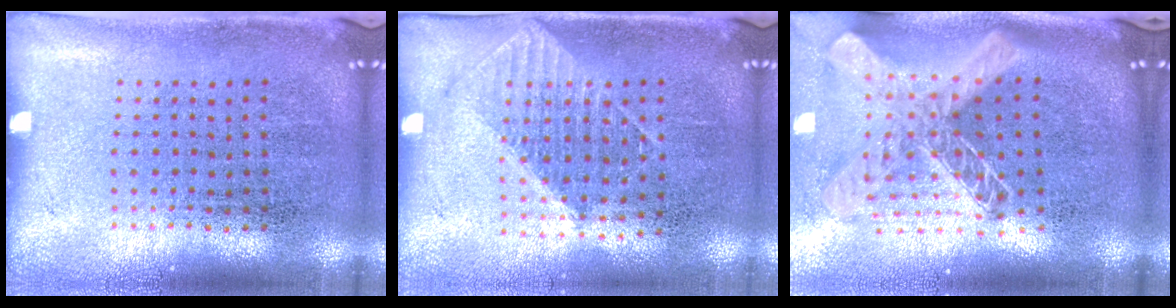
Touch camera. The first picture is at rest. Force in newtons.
{"total": 1.1, "press": 1.0, "slide": 0.3}
{"total": 2.4, "press": 1.8, "slide": 1.6}